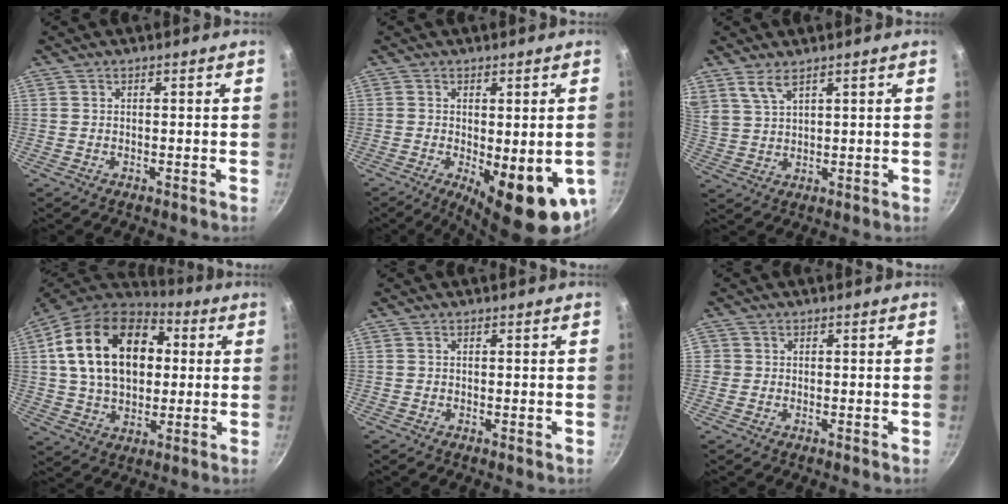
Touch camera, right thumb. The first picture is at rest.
{"total": 13.5, "force": [-3.2, 4.7, 12.2], "torque": [-0.143, -0.017, -0.030]}
{"total": 4.4, "force": [3.2, 1.5, 2.6], "torque": [-0.052, -0.015, 0.072]}
{"total": 22.4, "force": [4.3, 15.2, 15.9], "torque": [-0.244, 0.020, 0.062]}
{"total": 0.0}
{"total": 1.2, "force": [-0.1, 1.2, 0.2], "torque": [0.003, 0.004, -0.004]}